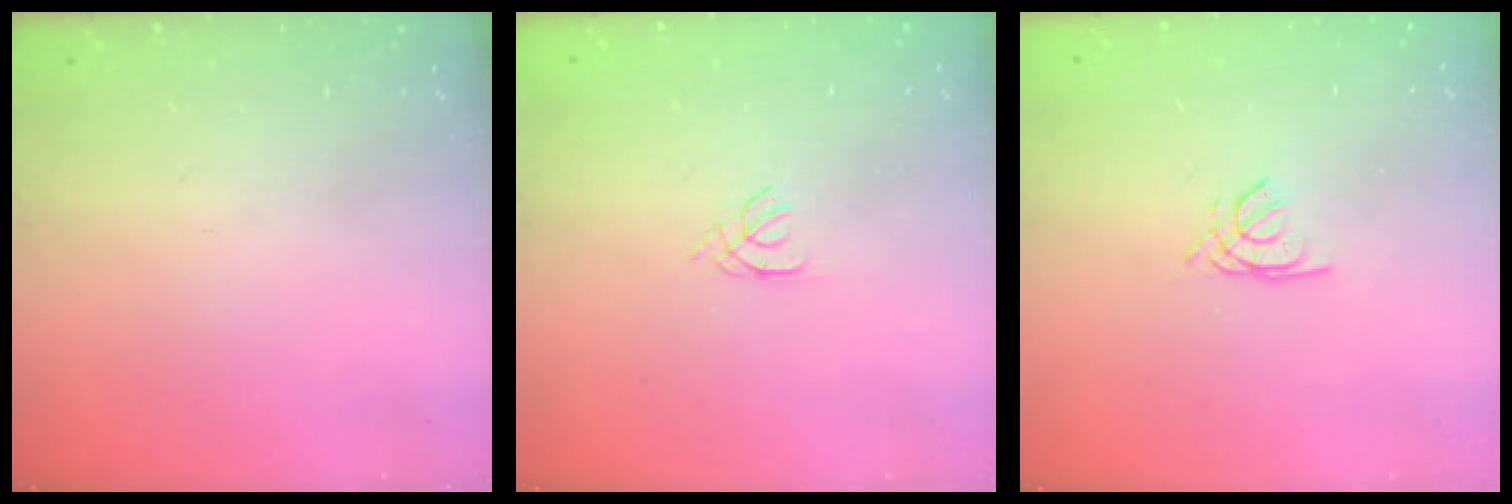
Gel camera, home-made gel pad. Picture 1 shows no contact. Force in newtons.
{"total": 1.1, "press": 1.0, "slide": 0.3}
{"total": 1.7, "press": 1.7, "slide": 0.4}